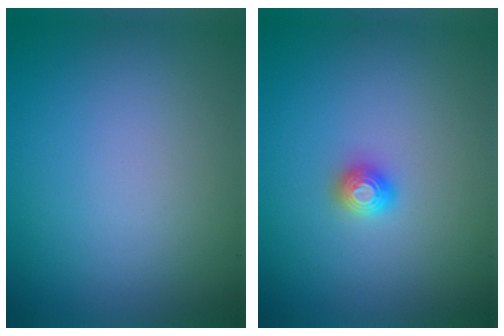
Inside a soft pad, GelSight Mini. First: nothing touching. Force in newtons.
{"total": 1.2, "press": 1.2, "slide": 0.2}